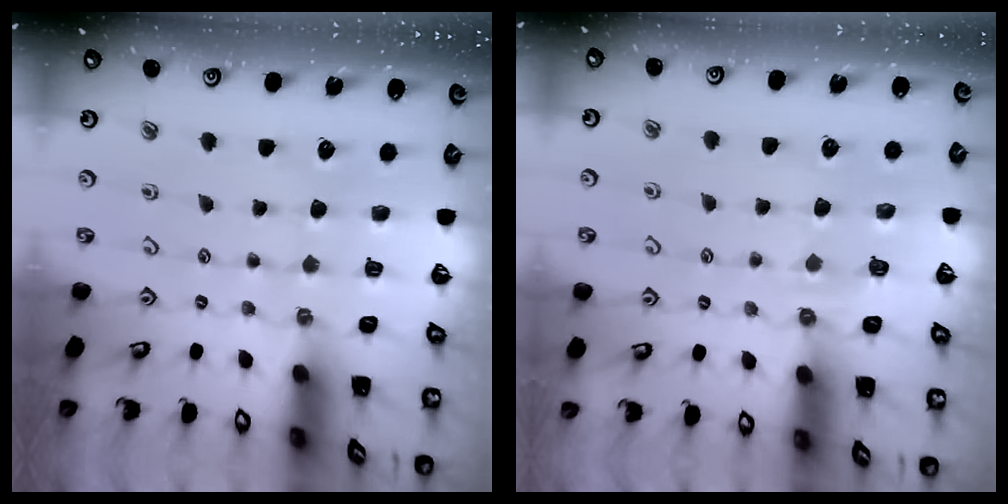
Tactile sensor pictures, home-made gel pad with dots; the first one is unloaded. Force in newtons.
{"total": 3.0, "press": 2.5, "slide": 1.6}